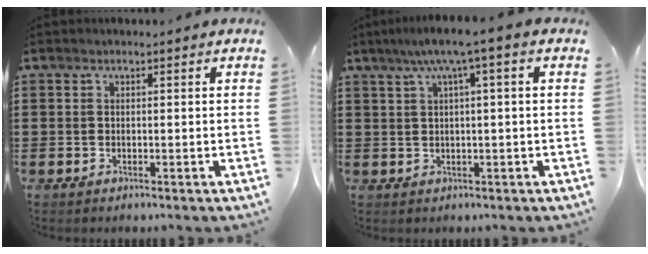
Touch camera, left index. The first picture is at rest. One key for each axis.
{"total": 4.3, "fx": 1.2, "fy": -0.3, "fz": 4.2, "tx": -0.083, "ty": -0.002, "tz": 0.014}